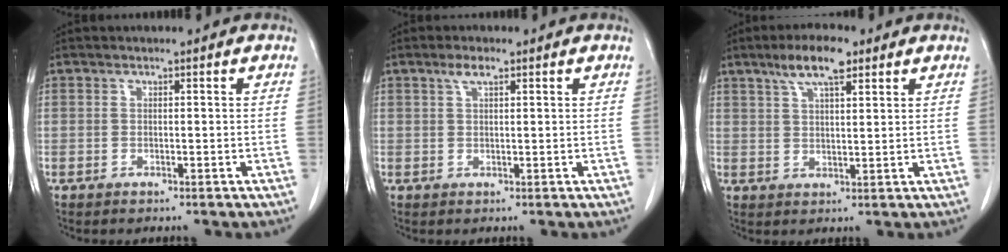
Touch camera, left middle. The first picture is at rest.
{"total": 2.0, "force": [1.2, 0.5, 1.5], "torque": [-0.033, 0.007, 0.024]}
{"total": 6.7, "force": [4.3, 1.6, 4.9], "torque": [-0.094, 0.011, 0.076]}